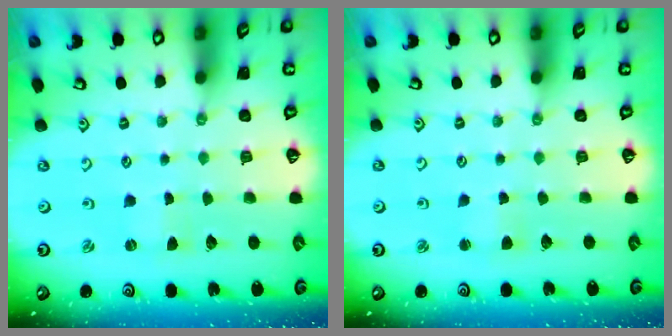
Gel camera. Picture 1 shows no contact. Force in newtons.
{"total": 2.7, "press": 2.7, "slide": 0.3}